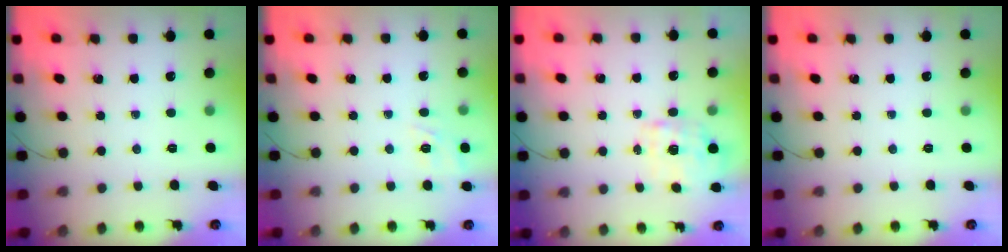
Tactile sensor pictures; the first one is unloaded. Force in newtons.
{"total": 3.1, "press": 2.7, "slide": 1.4}
{"total": 1.9, "press": 1.8, "slide": 0.5}
{"total": 0.0}